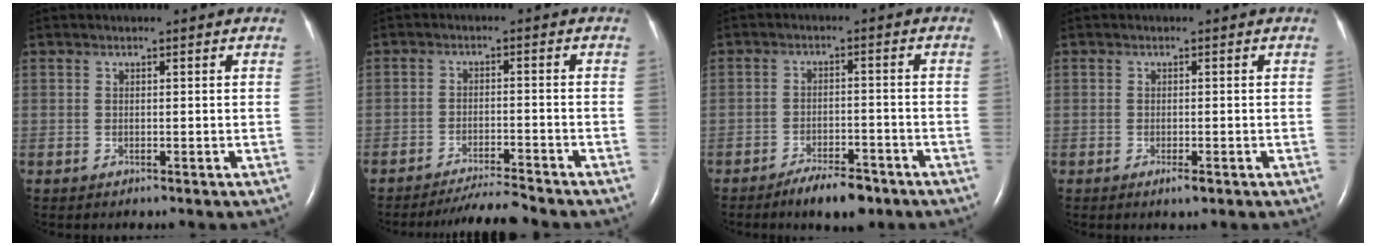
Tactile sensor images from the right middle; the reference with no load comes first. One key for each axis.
{"total": 5.5, "fx": -5.3, "fy": -0.9, "fz": 1.2, "tx": -0.019, "ty": -0.015, "tz": -0.091}
{"total": 6.1, "fx": -4.6, "fy": 1.9, "fz": 3.5, "tx": -0.062, "ty": -0.001, "tz": -0.071}
{"total": 1.3, "fx": -0.8, "fy": 0.2, "fz": 1.1, "tx": -0.020, "ty": -0.003, "tz": -0.011}